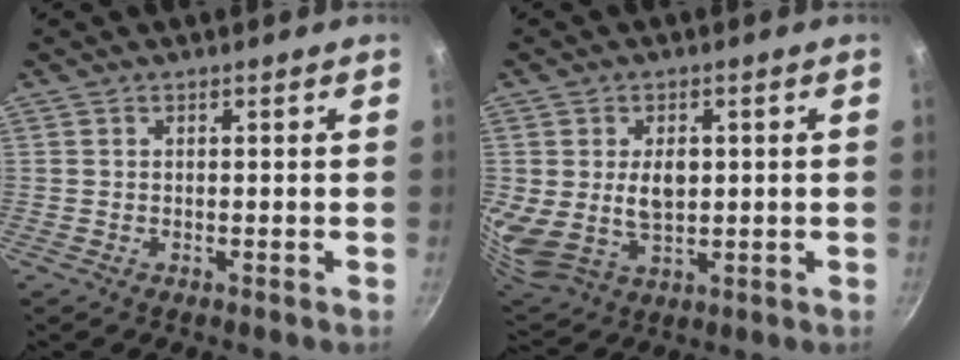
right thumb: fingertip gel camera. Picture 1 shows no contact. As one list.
[{"total": 11.2, "force": [1.4, 7.7, 8.0], "torque": [-0.132, -0.024, 0.037]}]